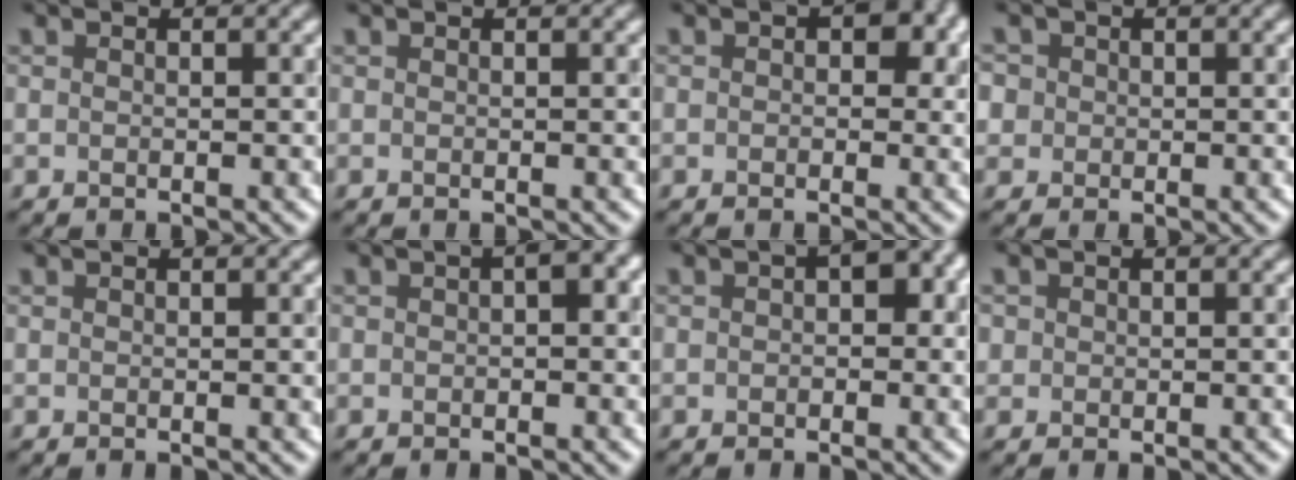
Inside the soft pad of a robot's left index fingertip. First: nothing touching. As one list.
[{"total": 0.5, "force": [0.3, 0.1, 0.5], "torque": [-0.004, 0.002, 0.005]}, {"total": 3.1, "force": [0.6, 2.2, 2.1], "torque": [-0.012, -0.002, 0.005]}, {"total": 3.9, "force": [1.5, 3.3, 1.5], "torque": [-0.030, 0.020, 0.010]}, {"total": 0.9, "force": [0.3, 0.2, 0.8], "torque": [-0.008, 0.001, 0.004]}, {"total": 2.4, "force": [0.4, 1.1, 2.1], "torque": [-0.022, 0.009, 0.003]}, {"total": 3.0, "force": [0.3, 1.8, 2.3], "torque": [-0.023, 0.005, -0.003]}, {"total": 0.9, "force": [0.2, 0.9, 0.2], "torque": [0.004, -0.002, 0.001]}]